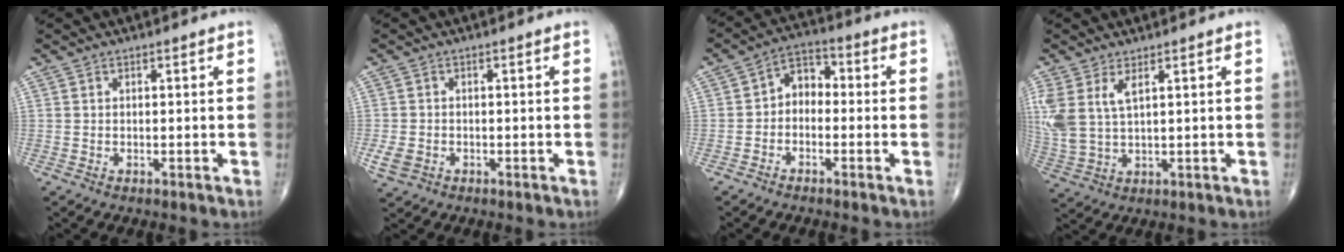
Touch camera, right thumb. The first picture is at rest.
{"total": 3.1, "force": [-1.1, 2.4, 1.7], "torque": [-0.036, 0.002, -0.015]}
{"total": 5.6, "force": [-0.9, 4.2, 3.7], "torque": [-0.038, 0.029, -0.034]}
{"total": 8.6, "force": [3.3, 4.0, 6.9], "torque": [-0.173, -0.005, 0.078]}